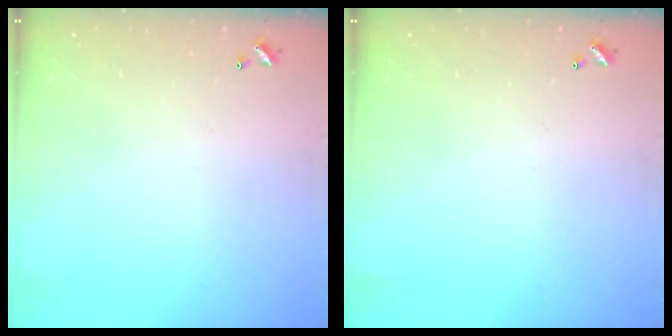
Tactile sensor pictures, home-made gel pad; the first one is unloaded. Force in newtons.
{"total": 0.0}